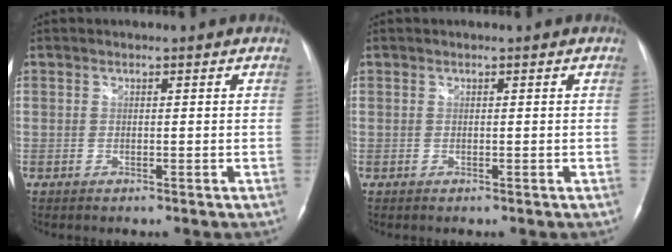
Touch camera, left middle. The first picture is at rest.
{"total": 0.0}